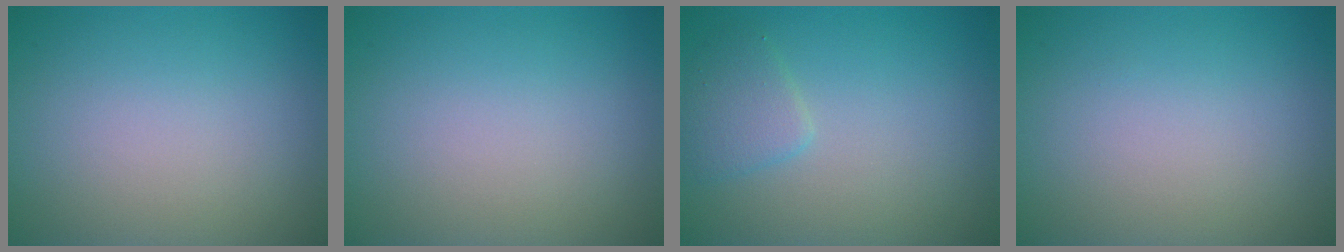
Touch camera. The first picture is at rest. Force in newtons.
{"total": 0.0}
{"total": 2.0, "press": 2.0, "slide": 0.1}
{"total": 0.0}